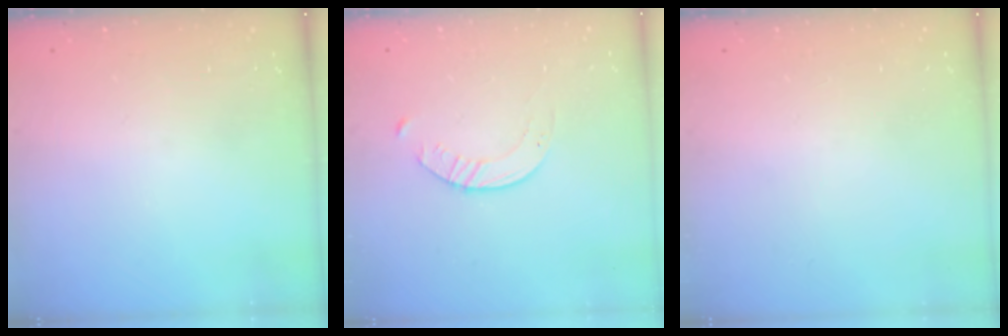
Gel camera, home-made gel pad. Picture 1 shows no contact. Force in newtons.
{"total": 3.5, "press": 3.5, "slide": 0.4}
{"total": 0.0}